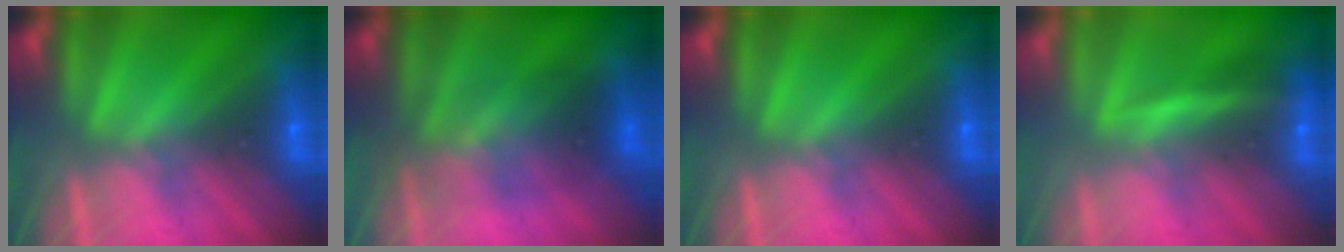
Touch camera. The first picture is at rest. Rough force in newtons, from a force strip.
{"total": 1.7}
{"total": 0.0}
{"total": 3.1}